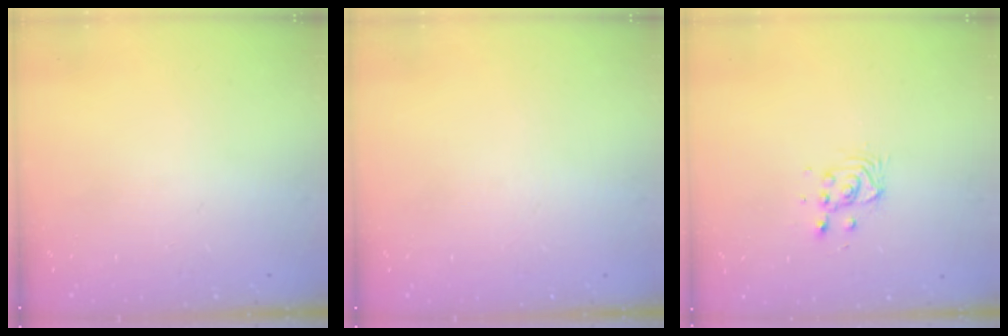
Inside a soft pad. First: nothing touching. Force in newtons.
{"total": 0.0}
{"total": 3.4, "press": 3.4, "slide": 0.4}